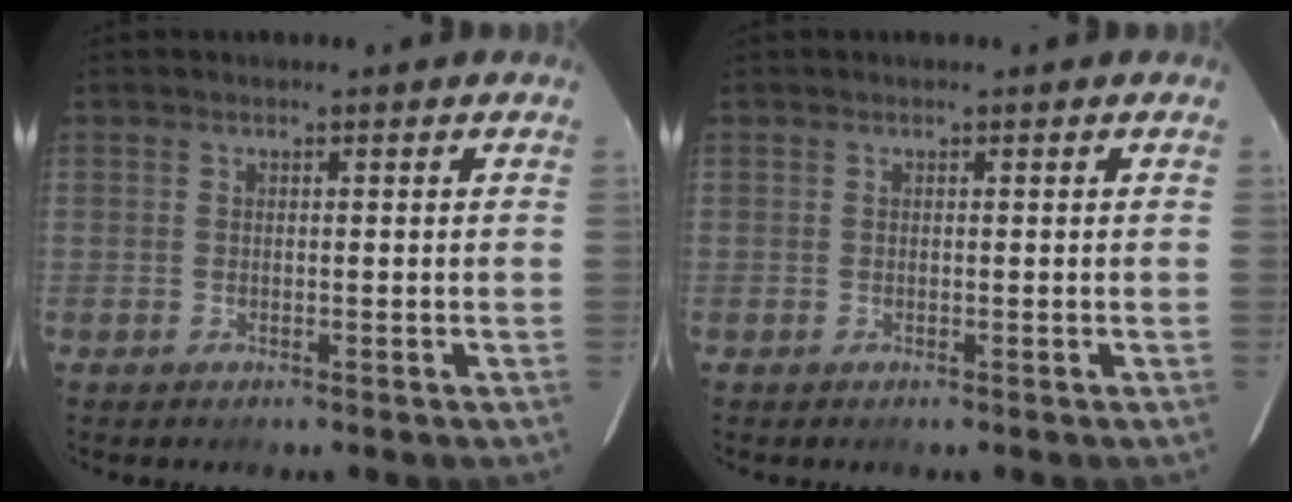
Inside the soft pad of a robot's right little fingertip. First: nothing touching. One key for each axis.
{"total": 0.0}